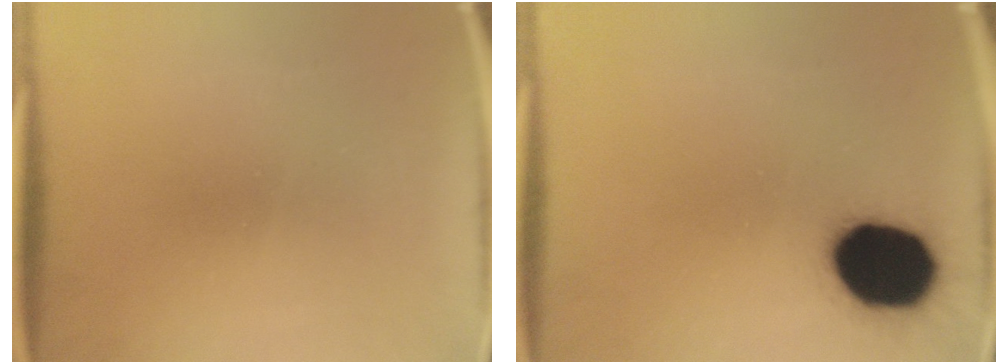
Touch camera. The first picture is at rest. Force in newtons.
{"total": 18.8}